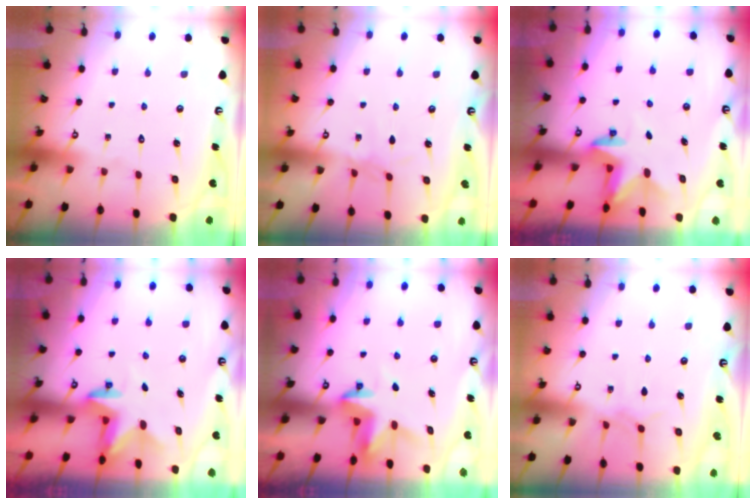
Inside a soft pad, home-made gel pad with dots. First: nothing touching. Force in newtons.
{"total": 2.8, "press": 2.7, "slide": 0.5}
{"total": 2.4, "press": 2.3, "slide": 0.4}
{"total": 2.5, "press": 2.5, "slide": 0.4}
{"total": 3.7, "press": 3.7, "slide": 0.4}
{"total": 3.6, "press": 3.5, "slide": 0.6}